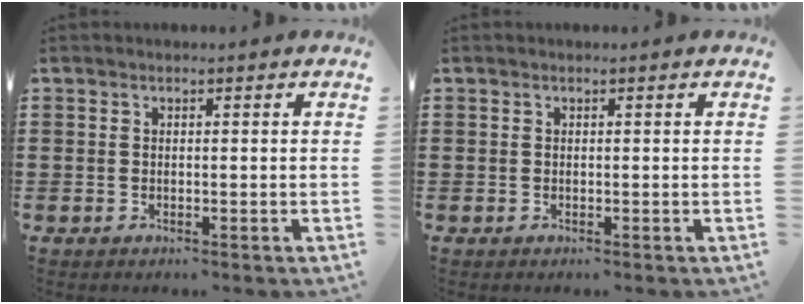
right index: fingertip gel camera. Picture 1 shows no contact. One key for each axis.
{"total": 0.0}